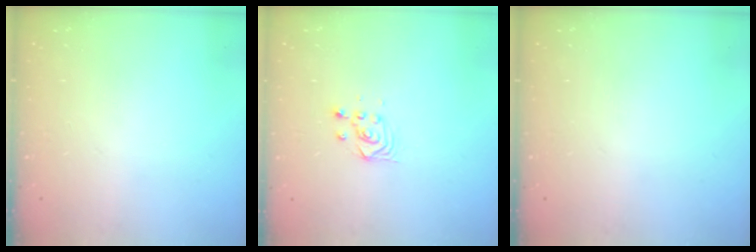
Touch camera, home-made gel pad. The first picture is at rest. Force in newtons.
{"total": 3.3, "press": 3.3, "slide": 0.3}
{"total": 0.0}